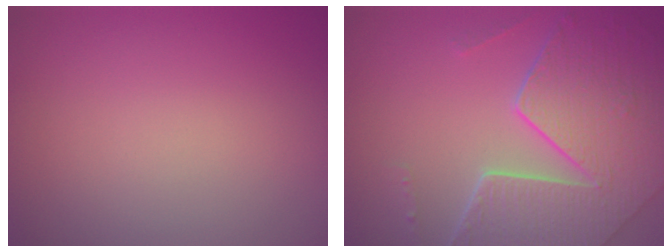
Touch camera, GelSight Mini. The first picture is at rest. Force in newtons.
{"total": 8.1, "press": 5.9, "slide": 5.5}